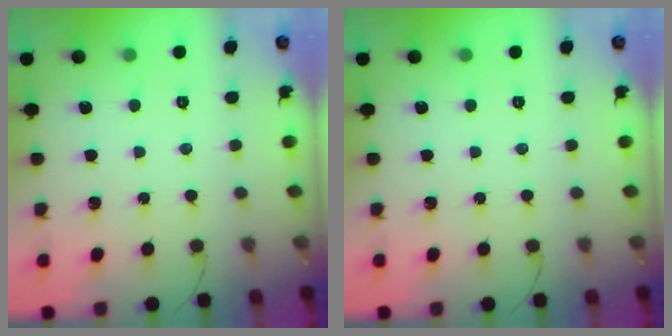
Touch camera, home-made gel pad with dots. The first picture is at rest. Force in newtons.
{"total": 0.0}